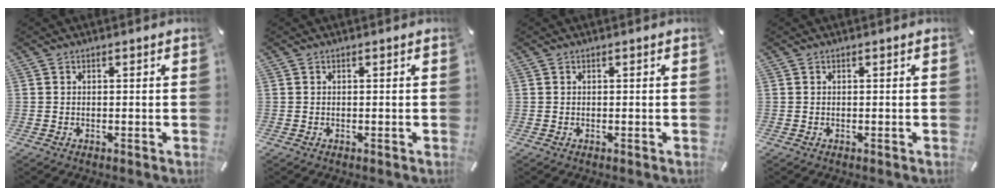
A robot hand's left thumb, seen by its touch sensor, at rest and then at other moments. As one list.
[{"total": 0.0}, {"total": 0.0}, {"total": 0.0}]